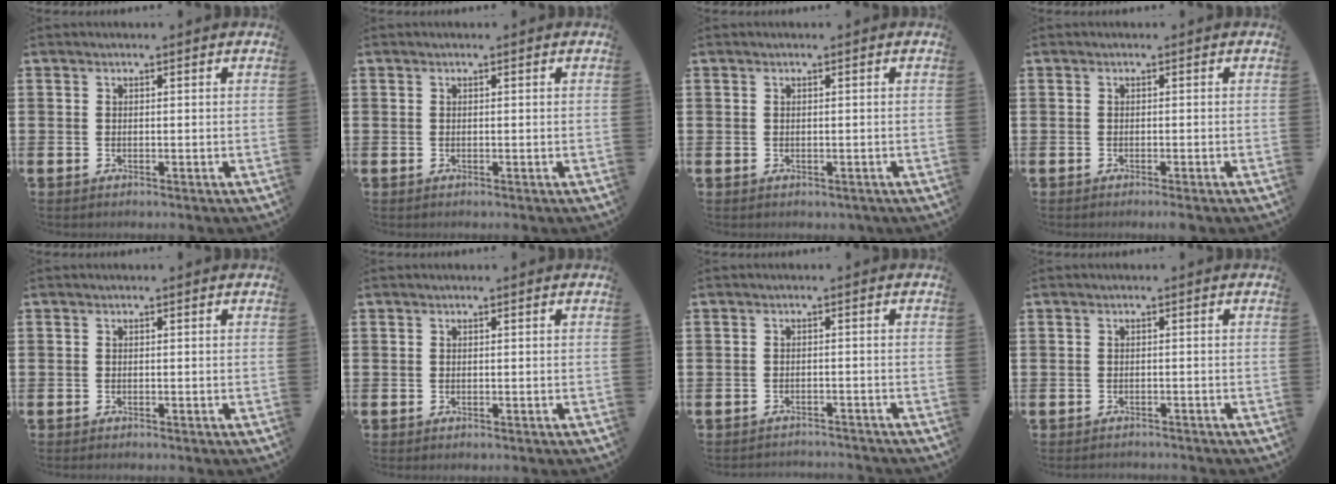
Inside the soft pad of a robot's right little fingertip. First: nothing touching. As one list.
[{"total": 0.0}, {"total": 0.0}, {"total": 0.6, "force": [-0.4, -0.1, 0.5], "torque": [-0.006, -0.003, -0.008]}, {"total": 0.0}, {"total": 0.0}, {"total": 1.3, "force": [-1.3, 0.0, -0.1], "torque": [-0.003, 0.003, -0.028]}, {"total": 0.6, "force": [-0.6, 0.0, 0.0], "torque": [-0.002, -0.001, -0.013]}]